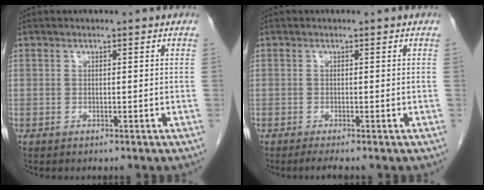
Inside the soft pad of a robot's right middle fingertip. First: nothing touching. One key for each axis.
{"total": 1.5, "fx": -1.2, "fy": -0.3, "fz": 0.9, "tx": -0.021, "ty": -0.005, "tz": -0.023}